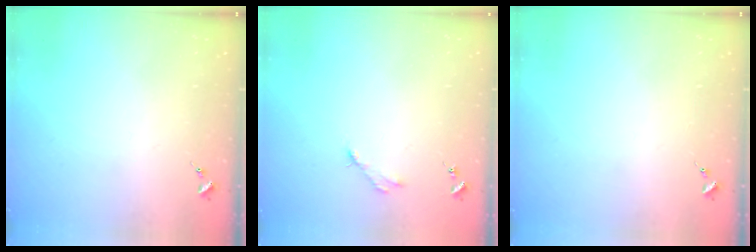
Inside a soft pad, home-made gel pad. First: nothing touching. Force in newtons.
{"total": 2.8, "press": 2.8, "slide": 0.4}
{"total": 0.0}